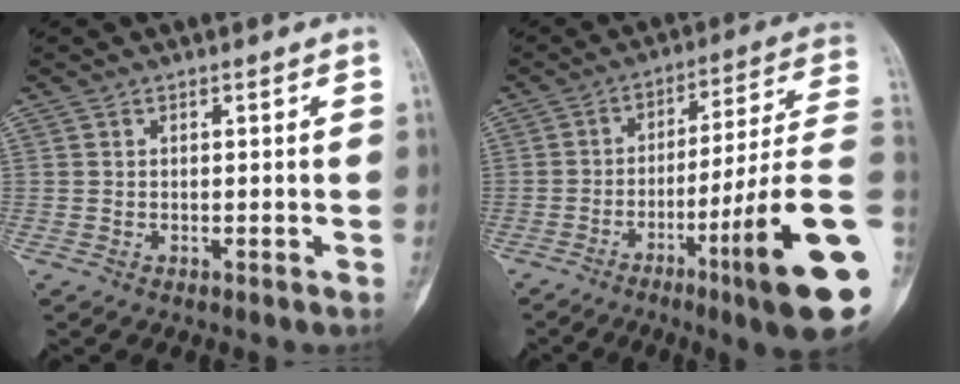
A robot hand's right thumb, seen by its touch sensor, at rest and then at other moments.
{"total": 21.1, "force": [-6.5, 0.5, 20.0], "torque": [-0.271, 0.014, -0.102]}